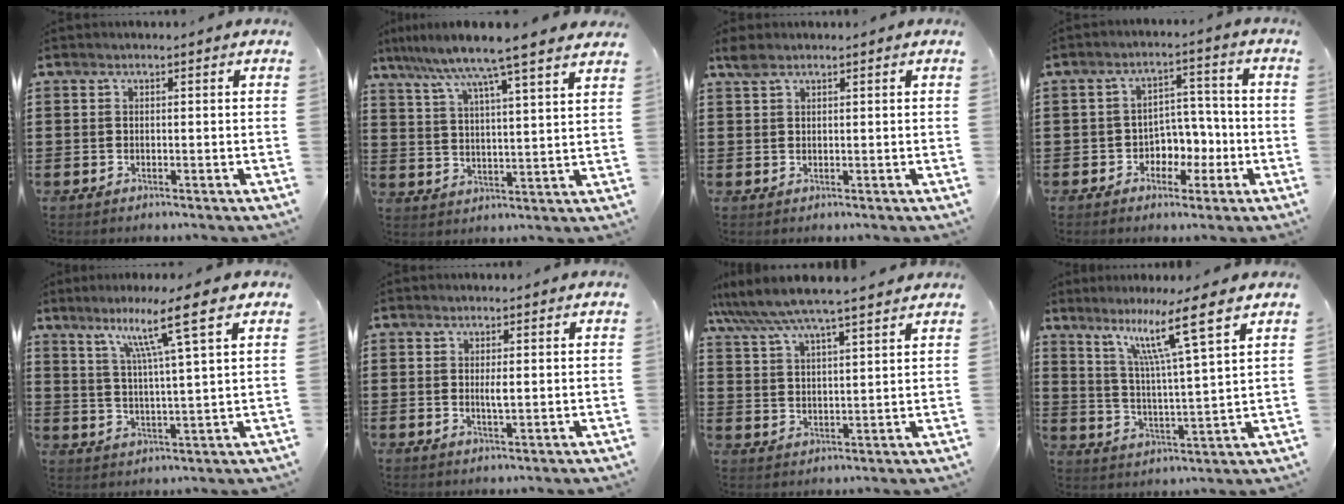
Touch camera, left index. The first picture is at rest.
{"total": 7.4, "force": [6.4, -1.1, 3.6], "torque": [-0.096, -0.040, 0.103]}
{"total": 1.7, "force": [1.3, 0.8, 0.9], "torque": [-0.021, 0.004, 0.024]}
{"total": 5.0, "force": [-1.8, 4.1, 2.2], "torque": [-0.044, 0.009, -0.035]}
{"total": 9.8, "force": [6.0, -0.5, 7.6], "torque": [-0.148, -0.019, 0.094]}
{"total": 1.9, "force": [0.3, 0.3, 1.9], "torque": [-0.036, -0.003, 0.004]}
{"total": 6.4, "force": [5.8, 0.4, 2.8], "torque": [-0.076, -0.027, 0.099]}
{"total": 10.6, "force": [7.4, -0.5, 7.6], "torque": [-0.153, -0.034, 0.117]}